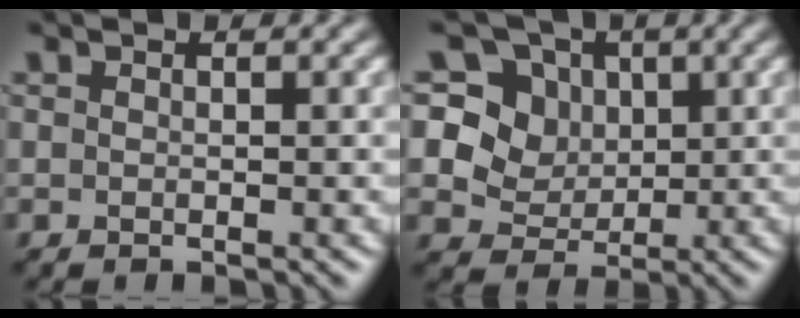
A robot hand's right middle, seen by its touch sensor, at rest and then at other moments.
{"total": 6.4, "force": [2.1, 5.6, 2.4], "torque": [-0.047, 0.001, 0.032]}